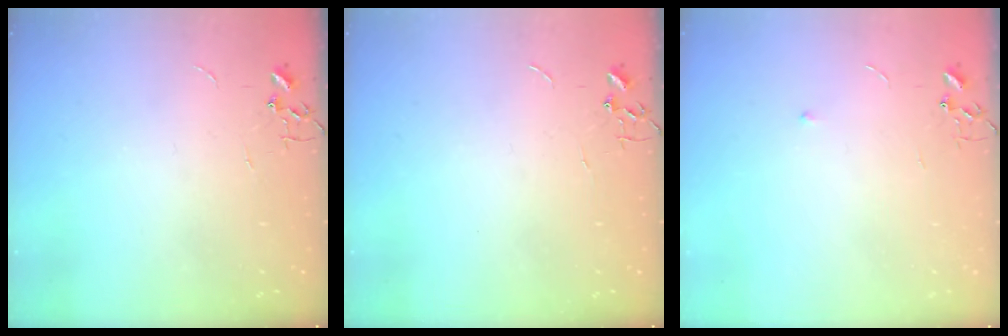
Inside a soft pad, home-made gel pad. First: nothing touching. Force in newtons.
{"total": 0.0}
{"total": 4.1, "press": 4.1, "slide": 0.6}